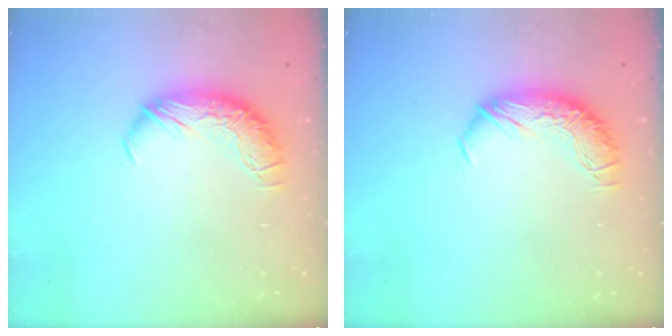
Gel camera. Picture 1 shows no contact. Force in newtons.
{"total": 0.0}